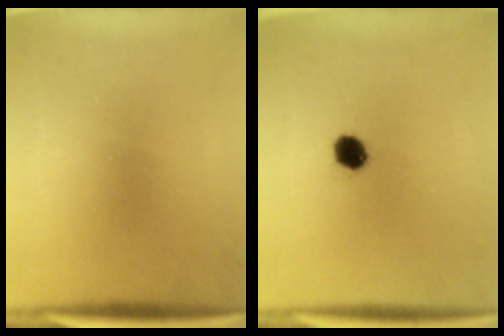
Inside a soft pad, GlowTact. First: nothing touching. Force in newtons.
{"total": 4.3}